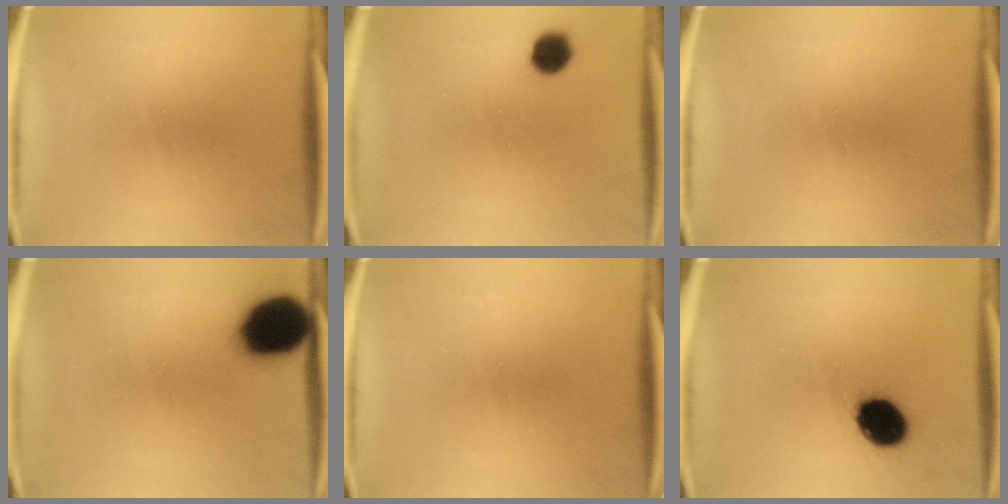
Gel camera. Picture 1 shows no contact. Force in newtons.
{"total": 4.8}
{"total": 0.0}
{"total": 14.7}
{"total": 0.0}
{"total": 11.5}